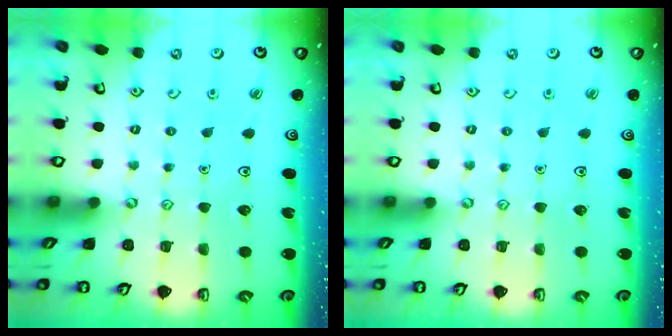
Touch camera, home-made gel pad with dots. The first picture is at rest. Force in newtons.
{"total": 0.0}